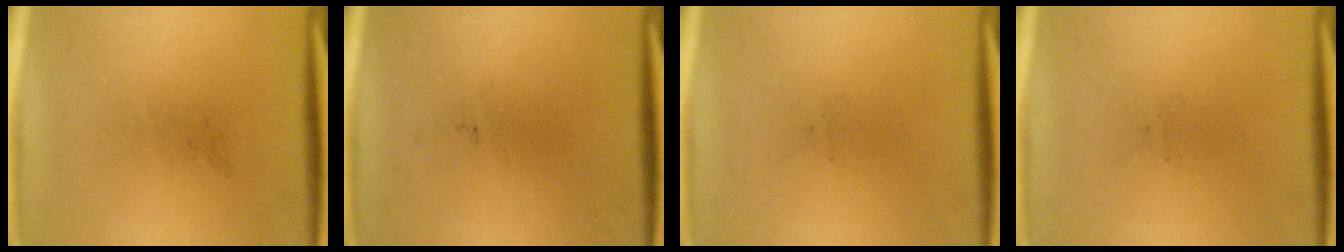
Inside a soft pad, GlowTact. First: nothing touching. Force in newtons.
{"total": 0.0}
{"total": 0.0}
{"total": 0.0}